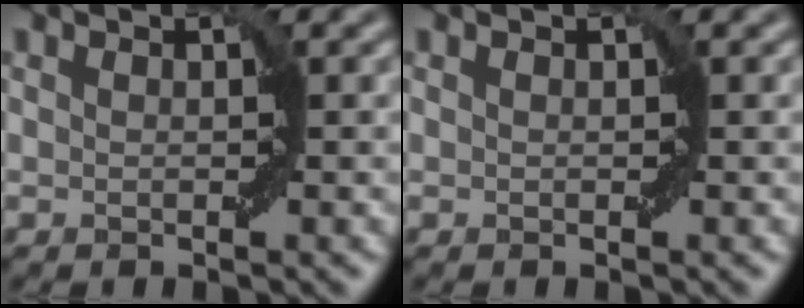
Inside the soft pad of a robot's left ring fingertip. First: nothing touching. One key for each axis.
{"total": 0.0}